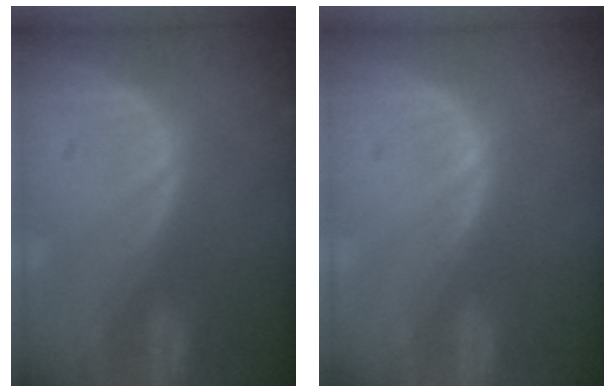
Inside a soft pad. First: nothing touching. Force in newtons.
{"total": 0.7, "press": 0.6, "slide": 0.3}